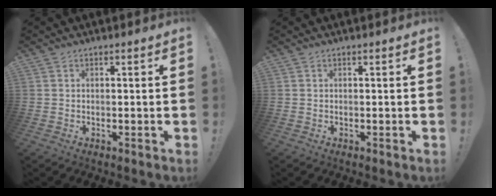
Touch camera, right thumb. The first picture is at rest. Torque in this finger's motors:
{"motor_torque": [-0.10, 0.15, 0.25, -0.24, -0.09]}